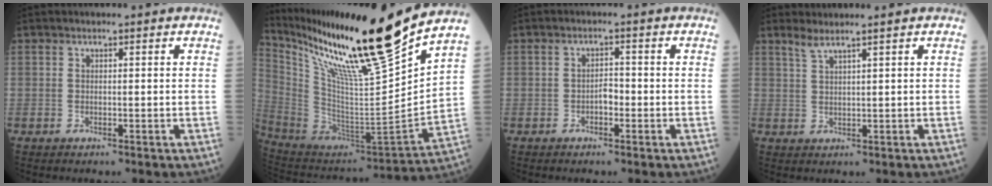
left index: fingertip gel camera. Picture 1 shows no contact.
{"total": 25.2, "force": [19.4, -1.6, 16.1], "torque": [-0.273, -0.051, 0.340]}
{"total": 1.8, "force": [-0.8, 0.9, 1.4], "torque": [-0.017, 0.005, -0.017]}
{"total": 2.1, "force": [1.7, -0.5, 1.1], "torque": [-0.028, 0.002, 0.038]}